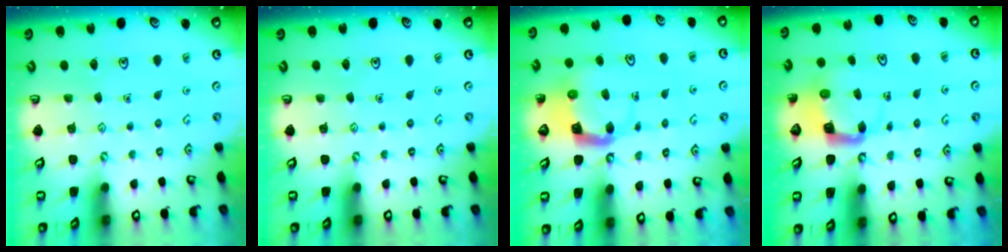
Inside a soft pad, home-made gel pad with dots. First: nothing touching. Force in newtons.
{"total": 0.0}
{"total": 4.7, "press": 4.7, "slide": 0.5}
{"total": 4.0, "press": 3.9, "slide": 0.4}